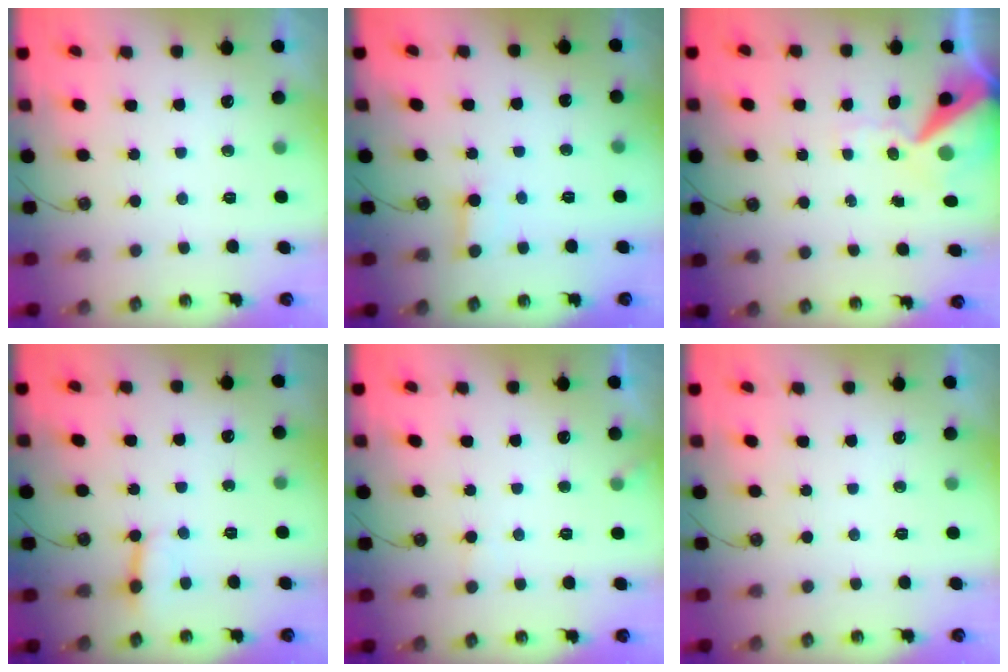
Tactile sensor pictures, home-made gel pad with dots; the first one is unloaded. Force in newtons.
{"total": 2.2, "press": 2.2, "slide": 0.1}
{"total": 12.1, "press": 12.0, "slide": 1.6}
{"total": 2.8, "press": 2.8, "slide": 0.3}
{"total": 6.6, "press": 6.5, "slide": 0.4}
{"total": 0.0}